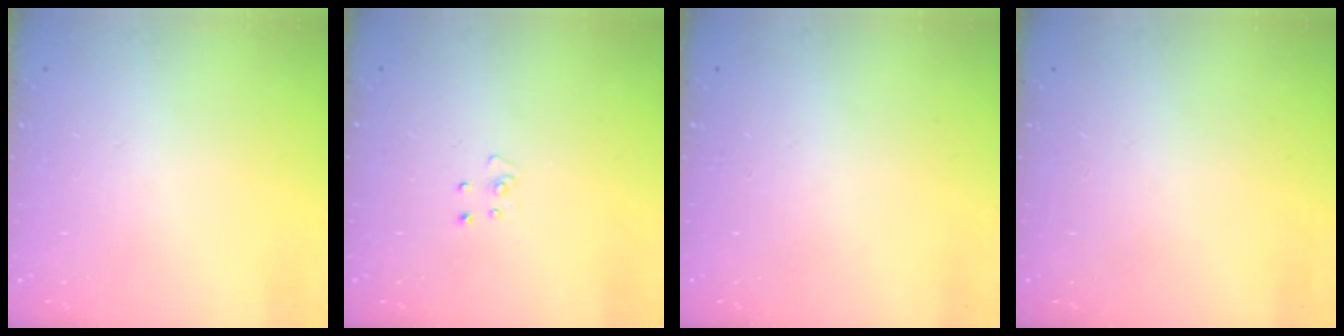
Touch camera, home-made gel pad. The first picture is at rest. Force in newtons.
{"total": 3.0, "press": 3.0, "slide": 0.3}
{"total": 0.0}
{"total": 0.0}